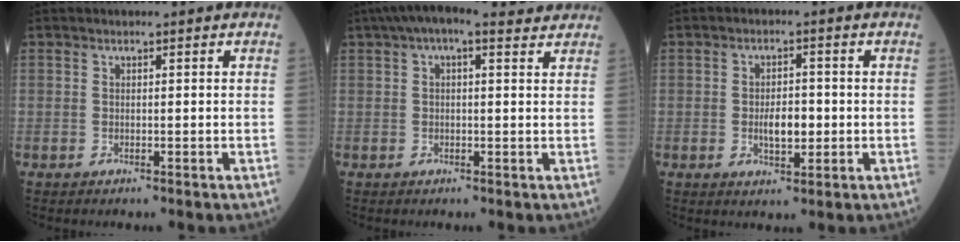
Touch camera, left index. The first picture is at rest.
{"total": 7.9, "force": [5.7, 2.4, 4.9], "torque": [-0.088, 0.048, 0.081]}
{"total": 4.3, "force": [-0.6, 1.9, 3.8], "torque": [-0.066, 0.000, -0.009]}